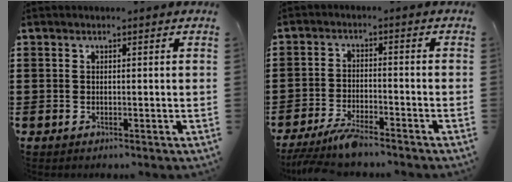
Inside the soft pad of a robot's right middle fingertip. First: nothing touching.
{"total": 4.9, "force": [-4.3, 0.4, 2.5], "torque": [-0.060, -0.014, -0.085]}